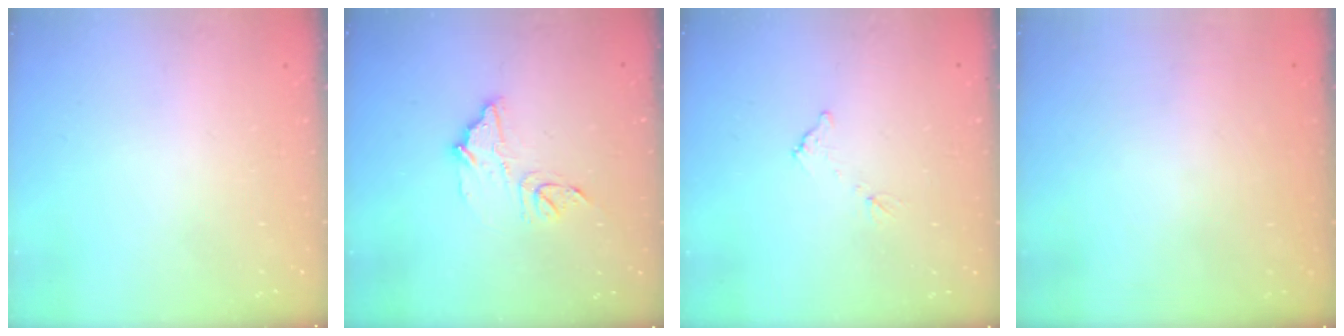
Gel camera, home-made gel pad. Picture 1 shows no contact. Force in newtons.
{"total": 11.0, "press": 11.0, "slide": 0.9}
{"total": 5.4, "press": 5.4, "slide": 0.1}
{"total": 3.1, "press": 2.9, "slide": 1.2}